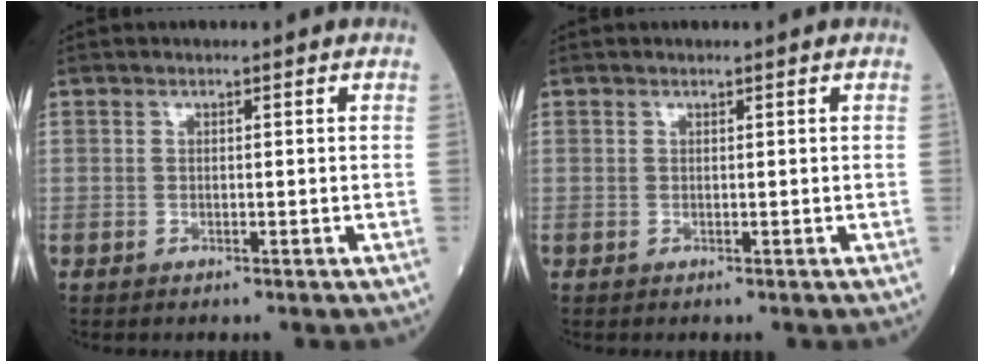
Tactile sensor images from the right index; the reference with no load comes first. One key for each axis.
{"total": 0.0}